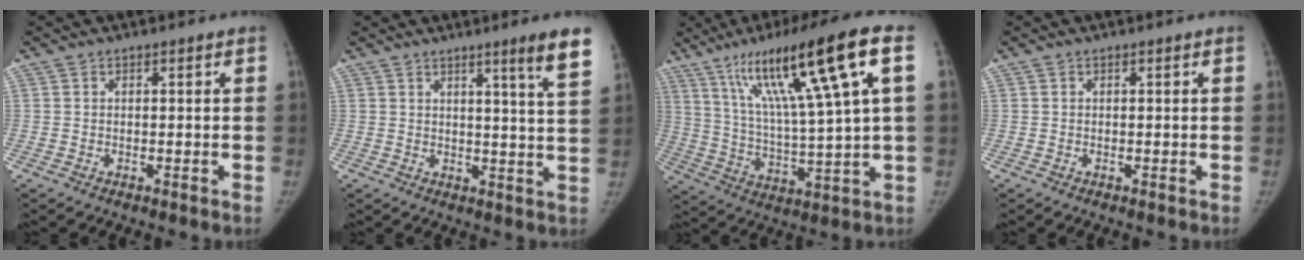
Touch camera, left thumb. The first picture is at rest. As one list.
[{"total": 7.7, "force": [4.9, -0.5, 5.9], "torque": [-0.076, -0.036, 0.060]}, {"total": 21.1, "force": [9.0, 2.3, 18.9], "torque": [-0.317, -0.009, 0.156]}, {"total": 0.0}]